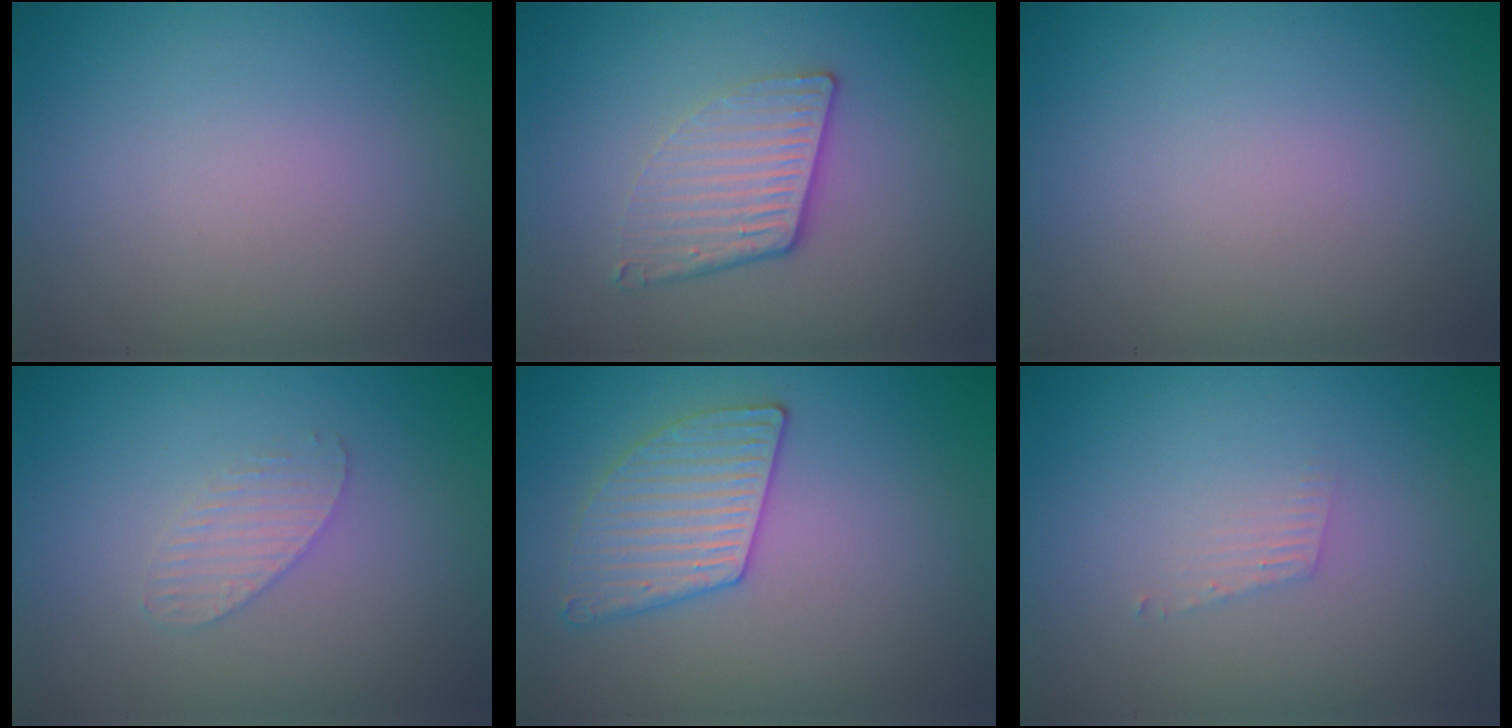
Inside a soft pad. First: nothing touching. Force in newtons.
{"total": 3.3, "press": 2.6, "slide": 1.9}
{"total": 0.0}
{"total": 1.6, "press": 1.6, "slide": 0.1}
{"total": 3.1, "press": 3.1, "slide": 0.3}
{"total": 0.9, "press": 0.9, "slide": 0.1}